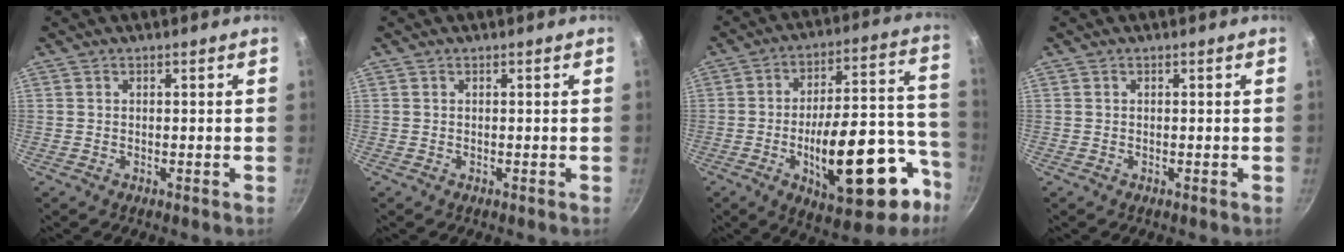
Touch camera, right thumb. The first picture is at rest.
{"total": 0.0}
{"total": 24.3, "force": [-9.3, 10.4, 19.9], "torque": [-0.255, 0.057, -0.120]}
{"total": 0.0}